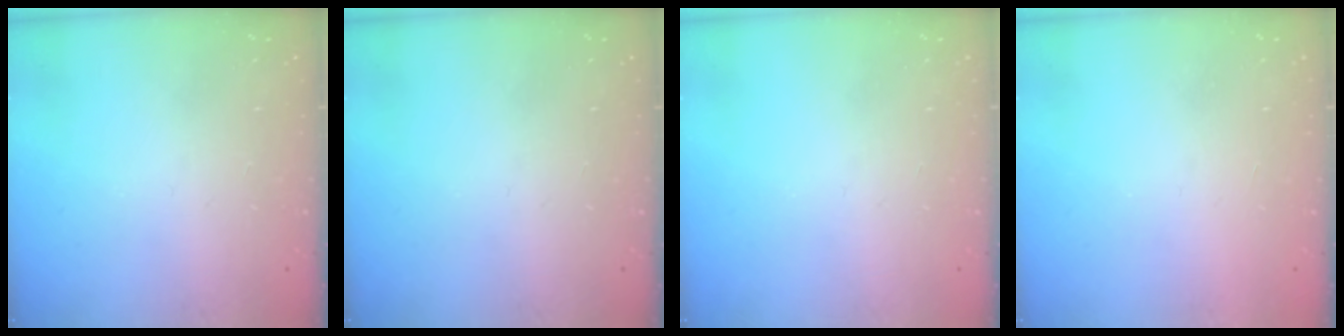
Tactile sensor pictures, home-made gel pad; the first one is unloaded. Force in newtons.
{"total": 0.0}
{"total": 0.0}
{"total": 1.6, "press": 1.6, "slide": 0.1}